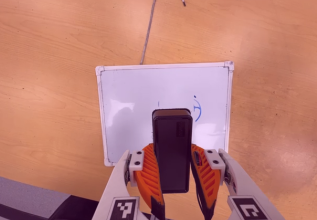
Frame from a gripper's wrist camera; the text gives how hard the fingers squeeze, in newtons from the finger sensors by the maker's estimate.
{"total": 8.5, "left": 7.4, "right": 9.7}